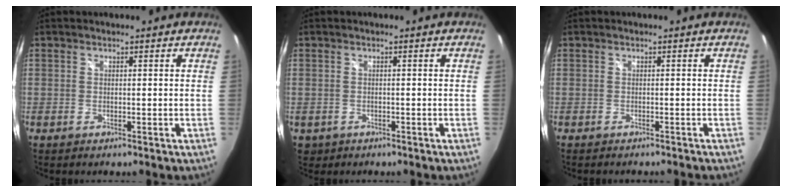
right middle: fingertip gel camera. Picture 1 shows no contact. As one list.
[{"total": 2.1, "force": [-0.2, 2.0, 0.7], "torque": [-0.018, -0.003, 0.002]}, {"total": 1.5, "force": [-1.4, 0.2, 0.6], "torque": [-0.014, -0.012, -0.019]}]